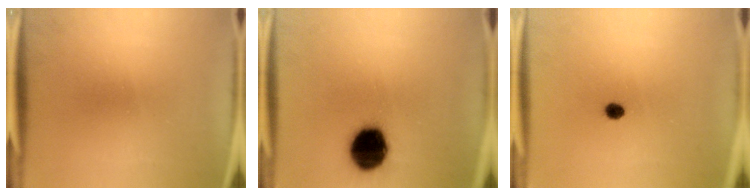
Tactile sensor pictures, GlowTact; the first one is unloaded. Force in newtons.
{"total": 15.8}
{"total": 2.1}